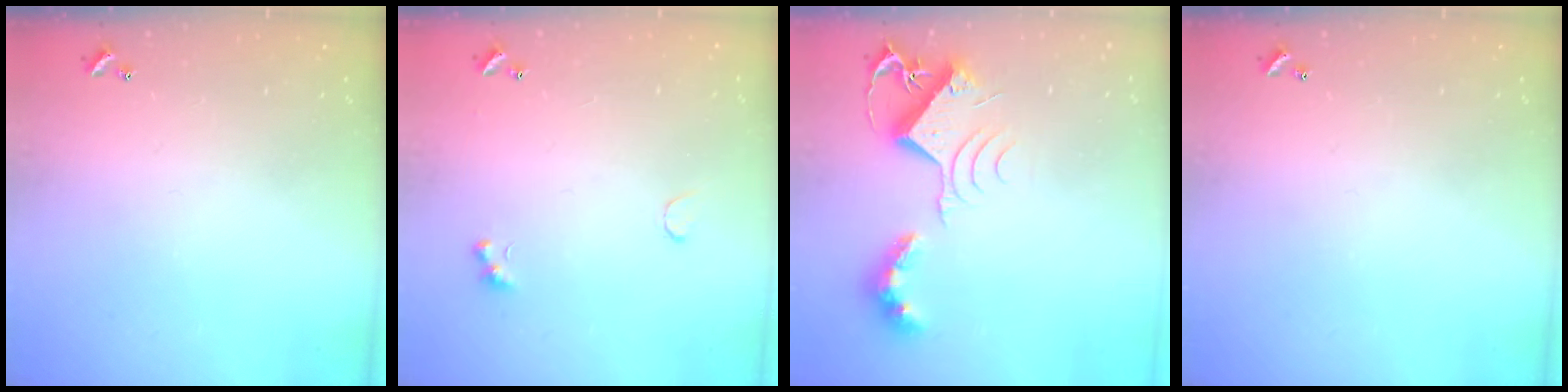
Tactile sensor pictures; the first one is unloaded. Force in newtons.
{"total": 1.4, "press": 1.3, "slide": 0.5}
{"total": 11.2, "press": 11.2, "slide": 0.4}
{"total": 0.0}